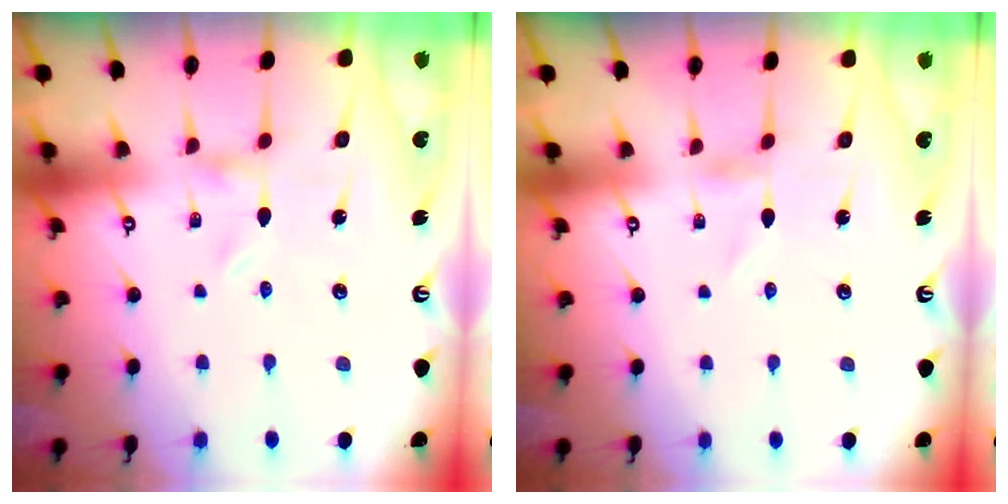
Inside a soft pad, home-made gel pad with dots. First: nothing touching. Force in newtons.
{"total": 0.0}